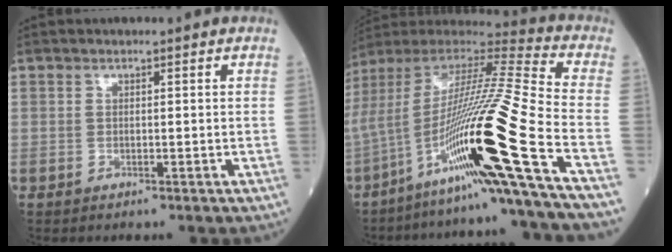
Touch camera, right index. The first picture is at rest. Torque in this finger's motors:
{"motor_torque": [2.14, 0.00, 1.06, 0.21]}